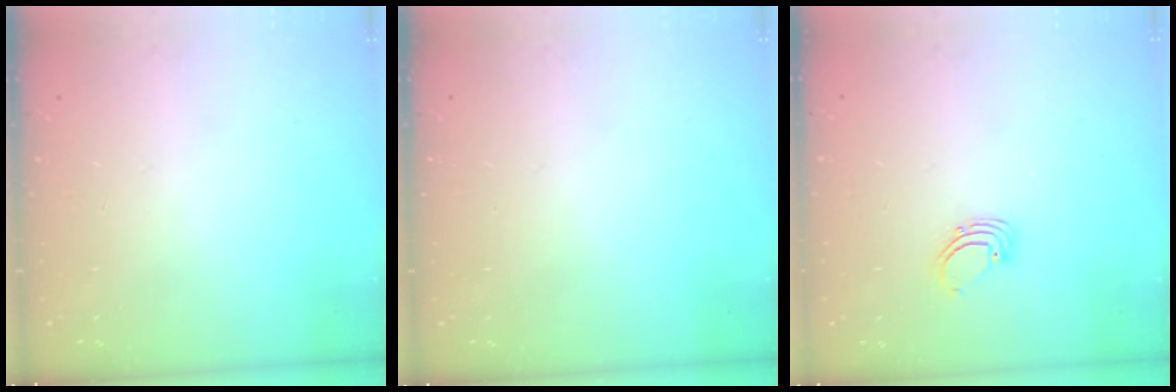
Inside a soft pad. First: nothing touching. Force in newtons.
{"total": 0.0}
{"total": 2.7, "press": 2.7, "slide": 0.1}